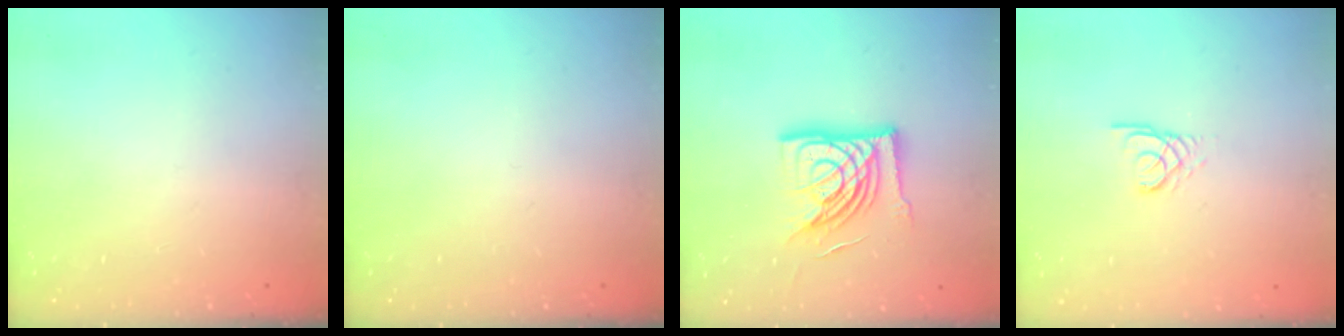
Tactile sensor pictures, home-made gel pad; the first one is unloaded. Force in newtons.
{"total": 0.0}
{"total": 15.6, "press": 15.5, "slide": 1.2}
{"total": 2.4, "press": 2.4, "slide": 0.3}